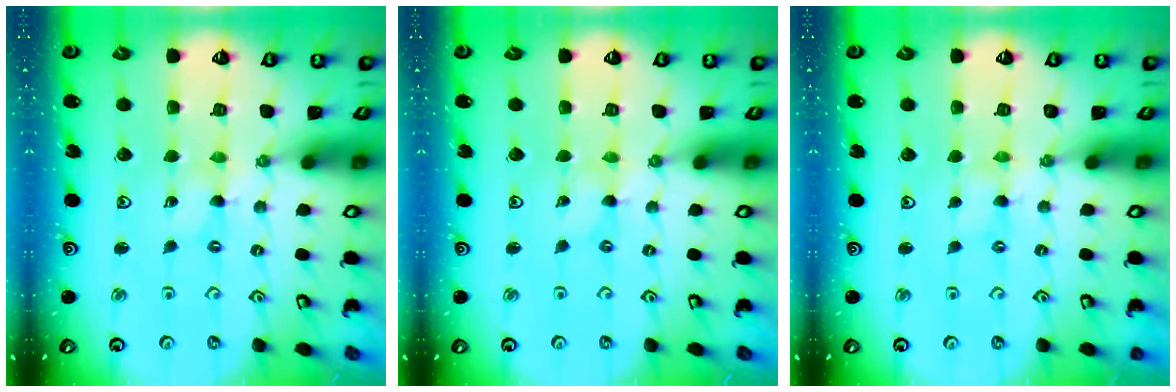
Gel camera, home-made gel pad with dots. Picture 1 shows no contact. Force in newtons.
{"total": 0.0}
{"total": 0.0}